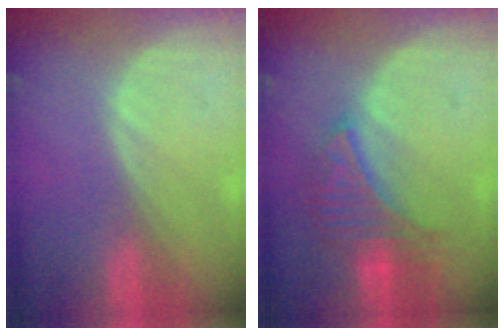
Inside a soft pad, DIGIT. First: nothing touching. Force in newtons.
{"total": 6.6, "press": 6.2, "slide": 2.2}